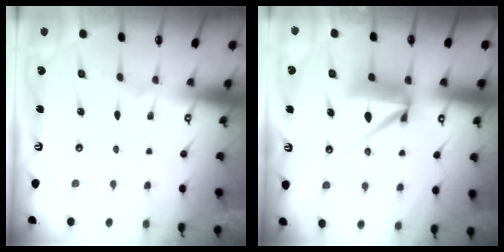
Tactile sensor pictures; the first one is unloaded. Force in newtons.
{"total": 8.8, "press": 8.7, "slide": 0.9}